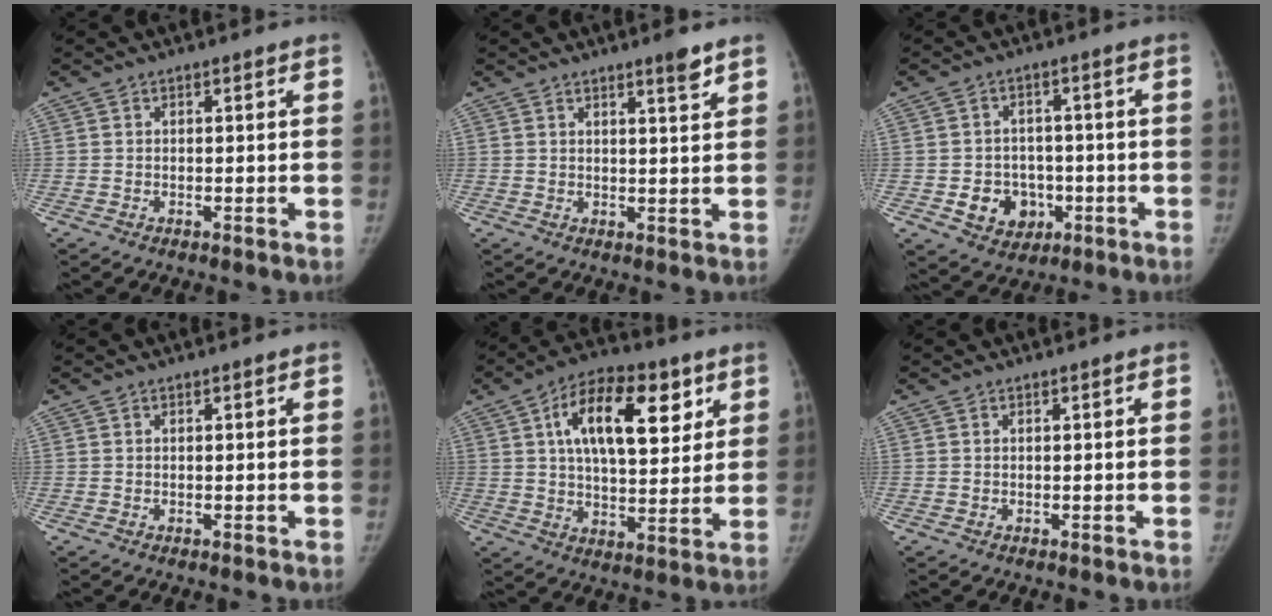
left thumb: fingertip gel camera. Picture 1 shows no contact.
{"total": 3.3, "force": [2.5, 0.2, 2.2], "torque": [-0.028, -0.021, 0.038]}
{"total": 8.4, "force": [-2.3, 7.1, 3.8], "torque": [-0.025, 0.015, -0.026]}
{"total": 0.0}
{"total": 18.4, "force": [7.0, 9.3, 14.2], "torque": [-0.191, -0.010, 0.110]}
{"total": 0.0}